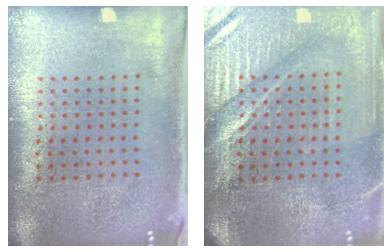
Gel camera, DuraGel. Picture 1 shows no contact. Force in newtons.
{"total": 4.0, "press": 3.8, "slide": 1.5}